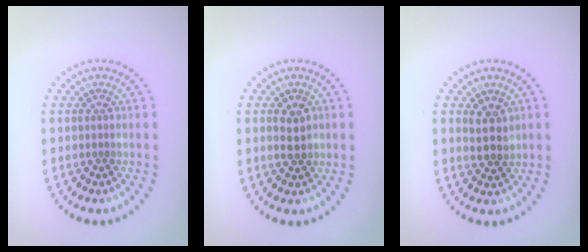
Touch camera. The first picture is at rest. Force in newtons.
{"total": 1.9, "press": 1.9, "slide": 0.2}
{"total": 2.4, "press": 2.1, "slide": 1.0}